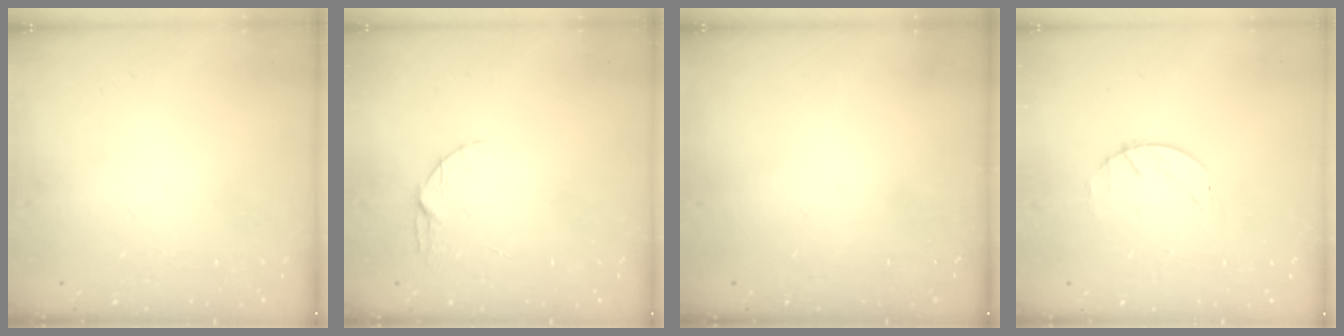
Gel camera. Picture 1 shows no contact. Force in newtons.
{"total": 4.0, "press": 3.9, "slide": 0.4}
{"total": 0.0}
{"total": 1.4, "press": 1.3, "slide": 0.2}